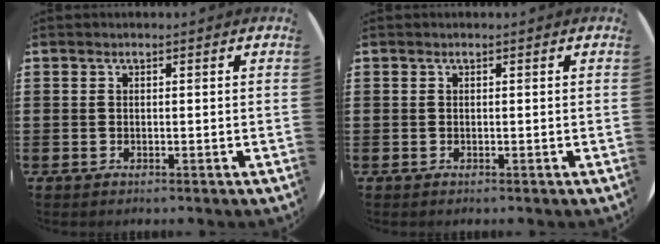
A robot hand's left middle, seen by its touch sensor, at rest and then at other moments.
{"total": 0.0}